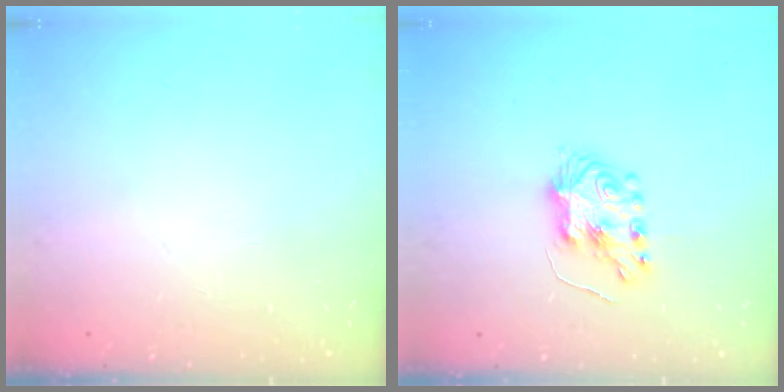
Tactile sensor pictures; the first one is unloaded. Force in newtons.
{"total": 7.3, "press": 7.2, "slide": 0.6}